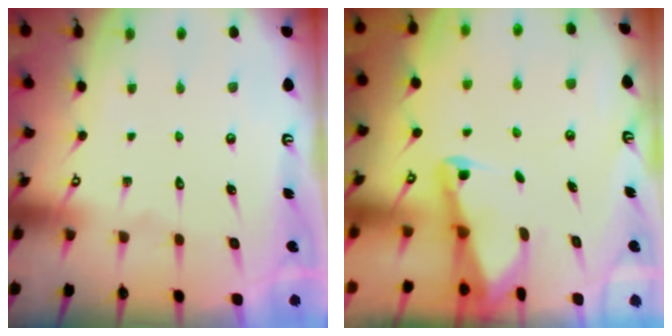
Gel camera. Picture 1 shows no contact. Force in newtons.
{"total": 2.2, "press": 2.2, "slide": 0.3}